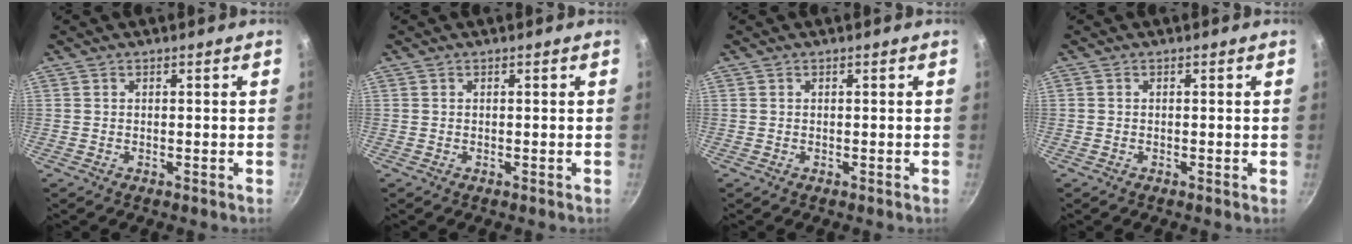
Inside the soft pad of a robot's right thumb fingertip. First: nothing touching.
{"total": 0.0}
{"total": 0.0}
{"total": 0.0}